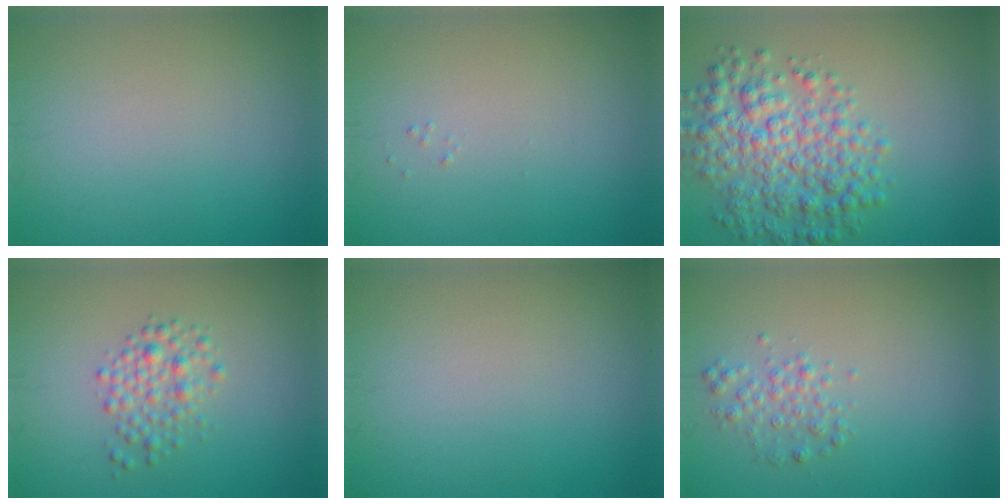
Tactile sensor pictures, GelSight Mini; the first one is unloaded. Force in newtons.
{"total": 0.0}
{"total": 6.4, "press": 6.4, "slide": 0.1}
{"total": 2.4, "press": 2.4, "slide": 0.1}
{"total": 0.0}
{"total": 1.7, "press": 1.7, "slide": 0.0}